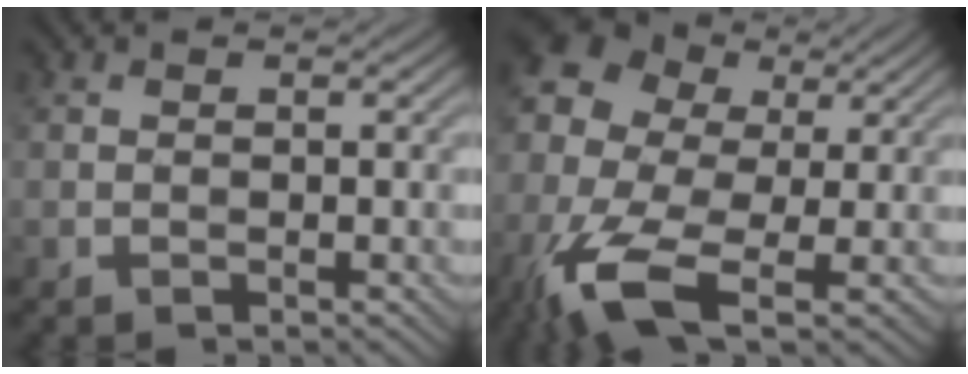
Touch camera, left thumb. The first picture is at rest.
{"total": 15.2, "force": [-3.7, 8.9, 11.7], "torque": [-0.276, -0.009, -0.077]}